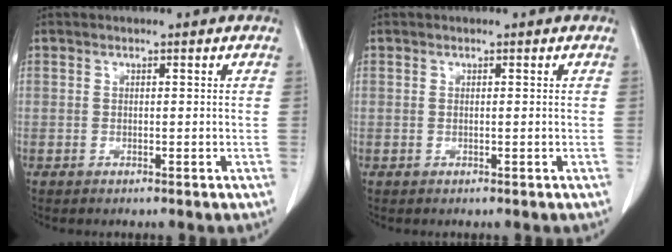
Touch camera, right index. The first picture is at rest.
{"total": 0.6, "force": [-0.1, 0.2, 0.6], "torque": [-0.021, 0.005, 0.003]}